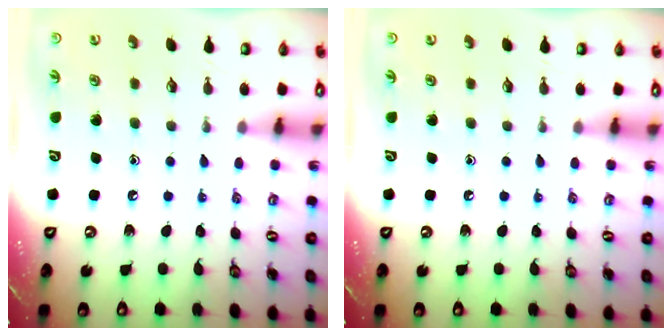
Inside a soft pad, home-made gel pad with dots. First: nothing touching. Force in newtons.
{"total": 0.0}